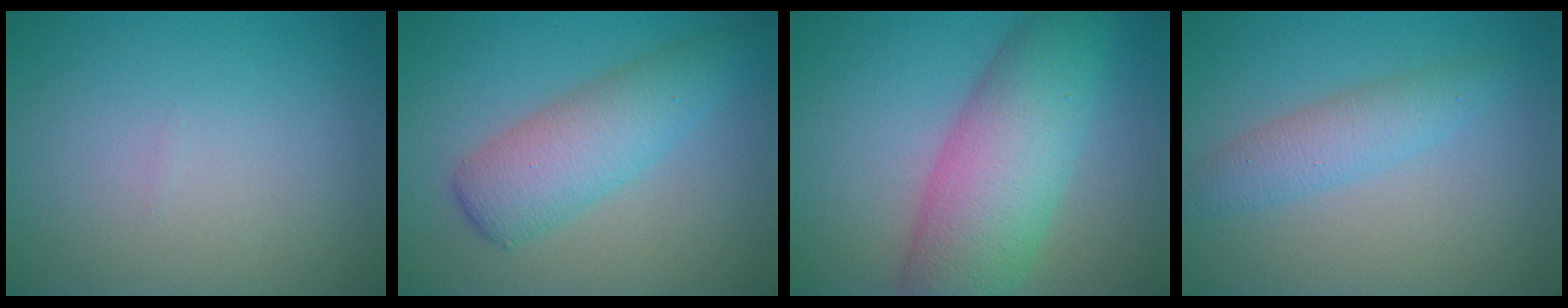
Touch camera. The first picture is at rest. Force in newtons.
{"total": 5.0, "press": 5.0, "slide": 0.2}
{"total": 9.0, "press": 9.0, "slide": 0.2}
{"total": 2.9, "press": 2.9, "slide": 0.1}